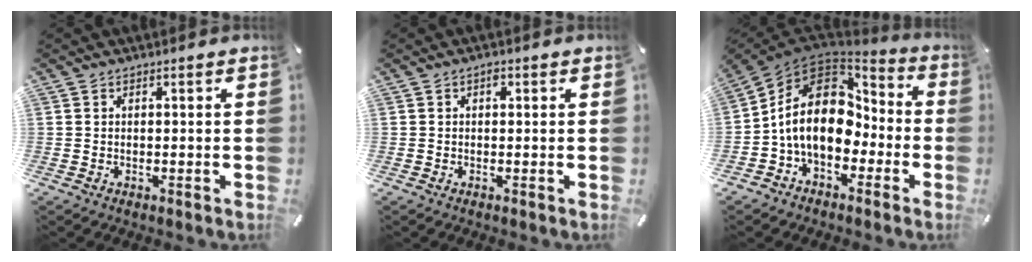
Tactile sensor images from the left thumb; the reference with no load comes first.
{"total": 1.1, "force": [0.3, 0.7, 0.8], "torque": [-0.007, 0.002, 0.002]}
{"total": 16.7, "force": [0.1, 12.5, 11.0], "torque": [-0.209, 0.007, 0.000]}